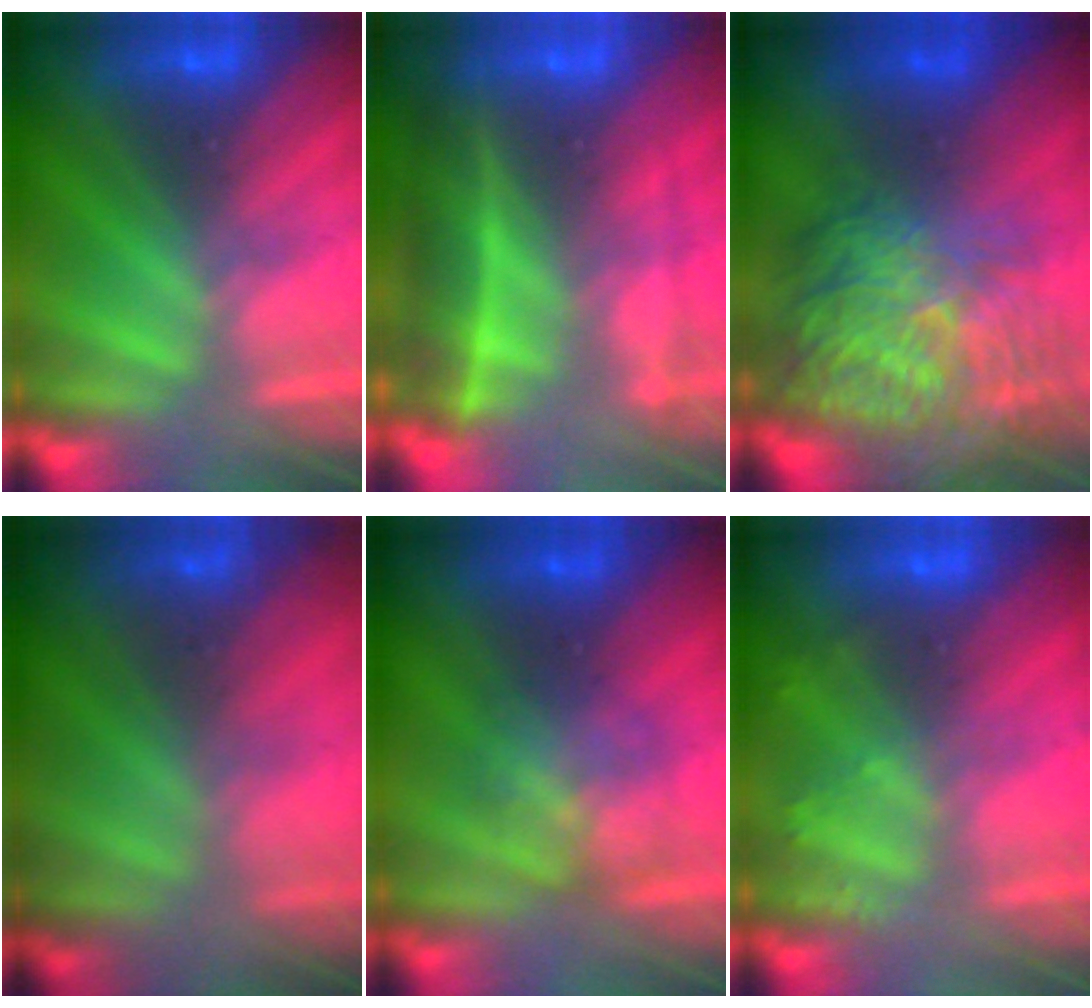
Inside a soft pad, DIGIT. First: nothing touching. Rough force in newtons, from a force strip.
{"total": 7.3}
{"total": 9.0}
{"total": 7.9}
{"total": 3.0}
{"total": 2.2}